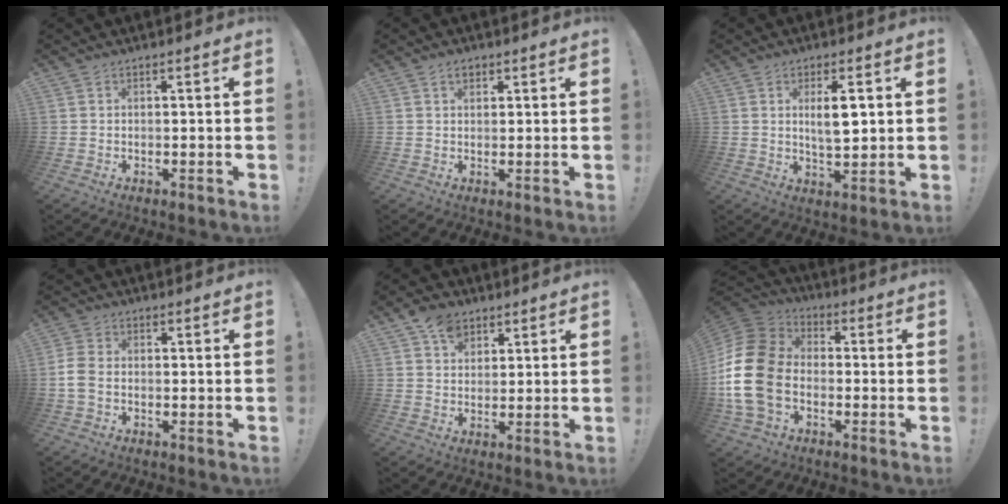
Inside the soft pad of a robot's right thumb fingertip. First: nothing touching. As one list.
[{"total": 2.4, "force": [1.2, 1.6, 1.2], "torque": [-0.019, 0.002, 0.021]}, {"total": 7.4, "force": [1.8, 2.5, 6.7], "torque": [-0.103, -0.007, 0.025]}, {"total": 6.0, "force": [-1.1, 4.2, 4.2], "torque": [-0.096, 0.006, -0.017]}, {"total": 7.5, "force": [4.2, 5.4, 3.2], "torque": [-0.046, -0.013, 0.080]}, {"total": 19.9, "force": [-3.7, 14.3, 13.2], "torque": [-0.263, 0.039, -0.057]}]